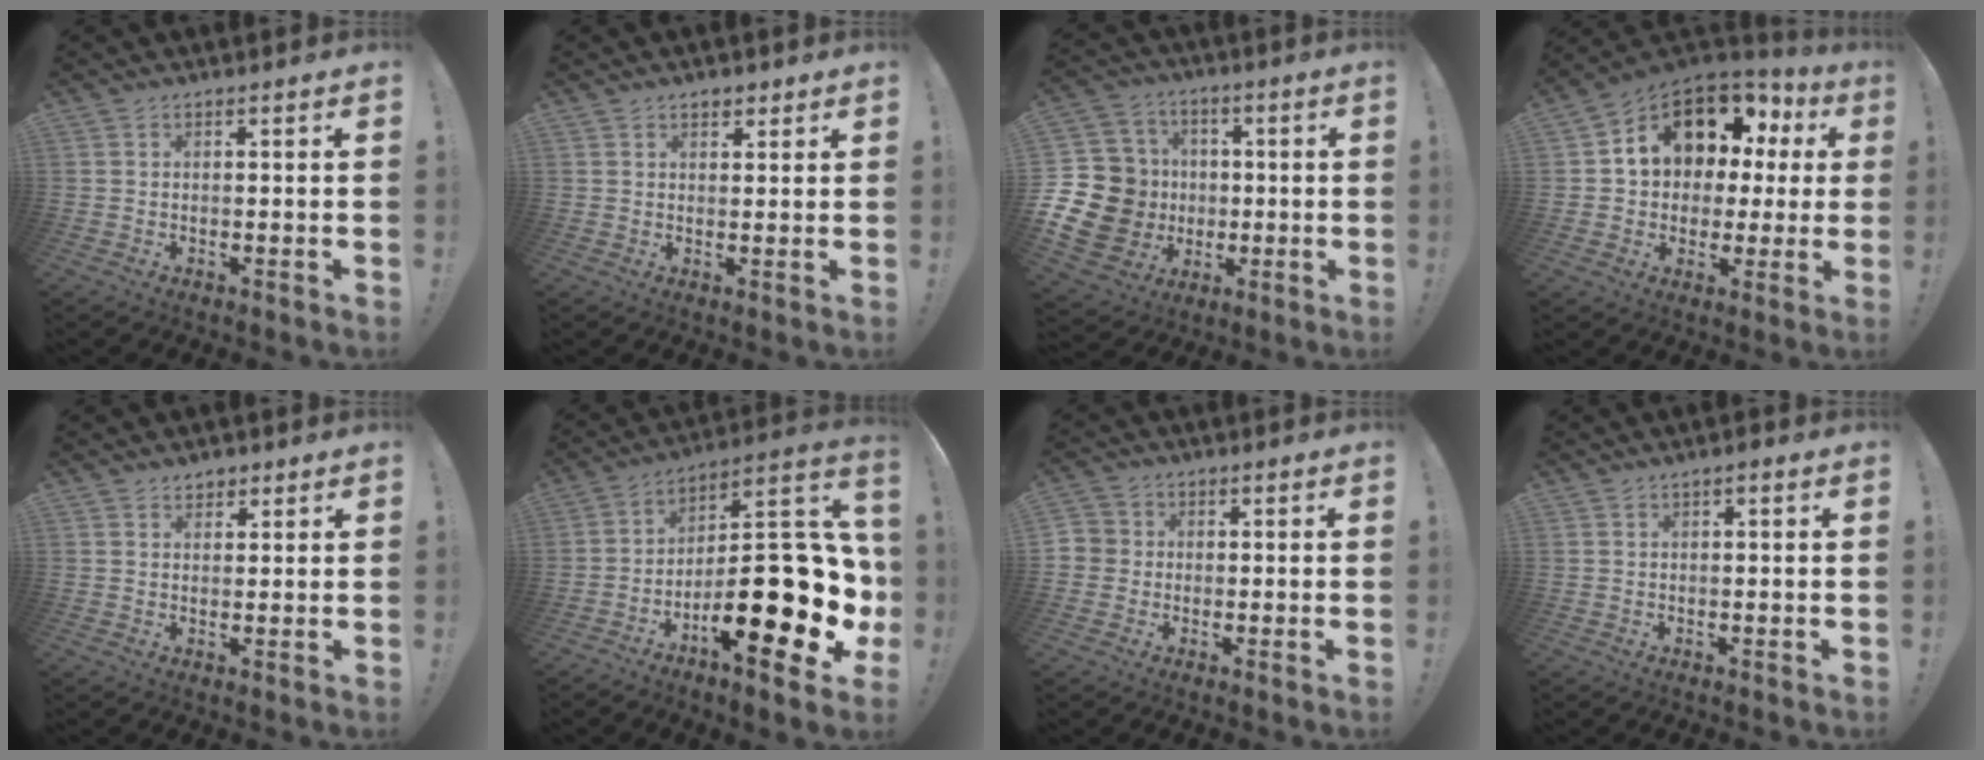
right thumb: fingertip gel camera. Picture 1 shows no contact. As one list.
[{"total": 2.2, "force": [1.5, 1.4, 0.9], "torque": [-0.003, -0.006, 0.025]}, {"total": 18.4, "force": [-2.6, 16.5, 7.8], "torque": [-0.156, 0.026, -0.011]}, {"total": 12.3, "force": [5.8, 8.8, 6.4], "torque": [-0.109, -0.035, 0.112]}, {"total": 2.6, "force": [1.8, 1.8, 0.5], "torque": [0.002, -0.009, 0.031]}, {"total": 25.3, "force": [-6.9, 9.6, 22.4], "torque": [-0.324, 0.039, -0.095]}, {"total": 4.9, "force": [-0.6, 4.7, 1.2], "torque": [-0.018, 0.012, -0.012]}, {"total": 0.9, "force": [0.0, 0.2, 0.9], "torque": [-0.022, 0.006, 0.000]}]